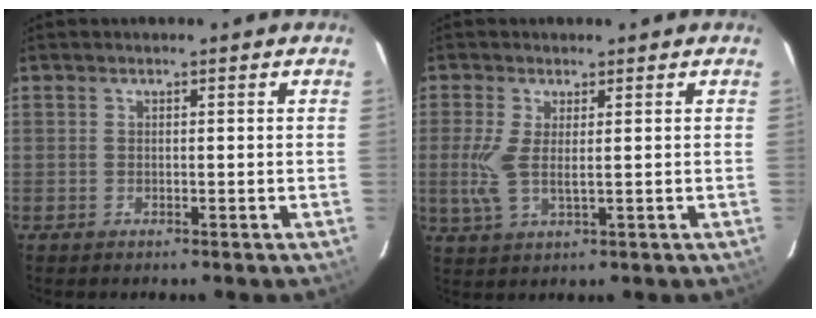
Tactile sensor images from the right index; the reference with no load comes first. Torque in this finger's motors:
{"motor_torque": [0.02, 0.14, -0.01, 0.06]}